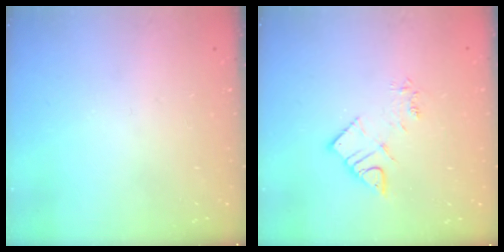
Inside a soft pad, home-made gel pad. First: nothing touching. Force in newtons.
{"total": 7.1, "press": 7.1, "slide": 0.6}